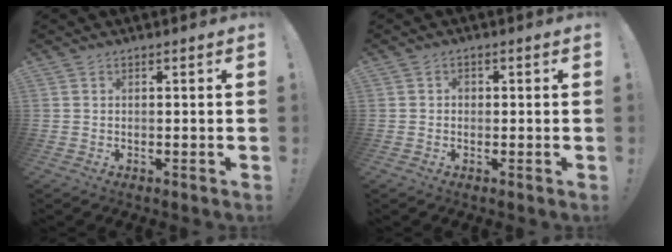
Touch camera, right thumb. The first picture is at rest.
{"total": 1.1, "force": [-0.5, 0.9, 0.6], "torque": [-0.017, 0.008, -0.009]}